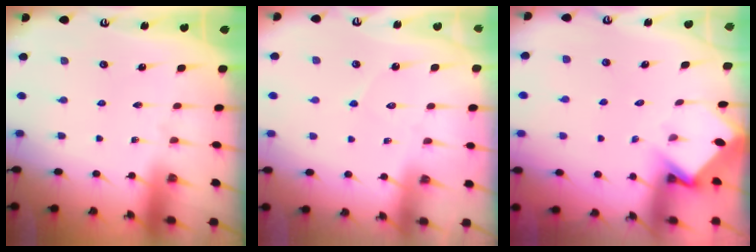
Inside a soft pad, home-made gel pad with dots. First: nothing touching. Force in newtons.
{"total": 4.4, "press": 4.4, "slide": 0.3}
{"total": 3.5, "press": 3.5, "slide": 0.2}